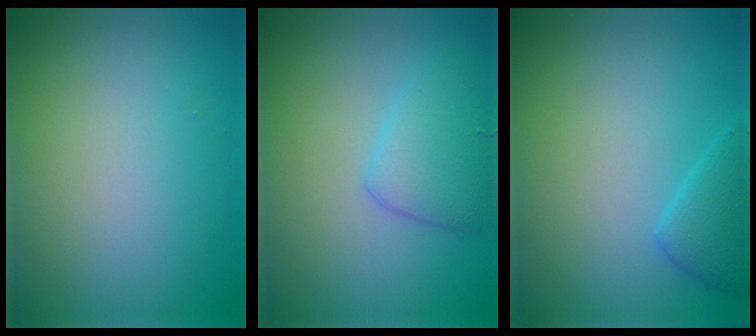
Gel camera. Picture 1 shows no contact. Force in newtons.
{"total": 3.1, "press": 3.1, "slide": 0.1}
{"total": 2.3, "press": 2.3, "slide": 0.1}